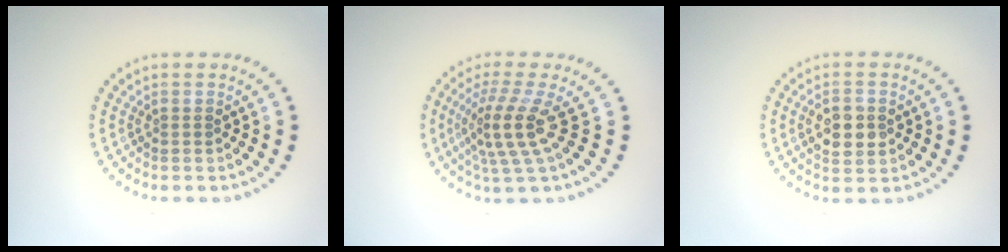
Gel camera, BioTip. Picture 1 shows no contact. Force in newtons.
{"total": 4.0, "press": 2.8, "slide": 2.9}
{"total": 3.0, "press": 3.0, "slide": 0.1}